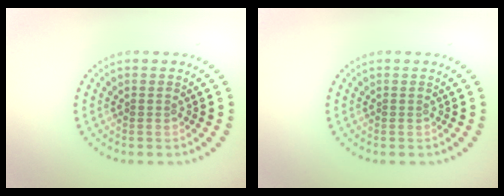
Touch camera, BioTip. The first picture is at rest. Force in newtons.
{"total": 0.0}